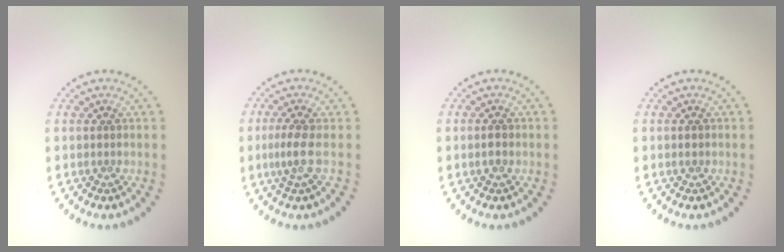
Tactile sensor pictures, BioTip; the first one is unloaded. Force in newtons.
{"total": 1.9, "press": 1.4, "slide": 1.2}
{"total": 1.1, "press": 1.1, "slide": 0.1}
{"total": 0.8, "press": 0.8, "slide": 0.1}